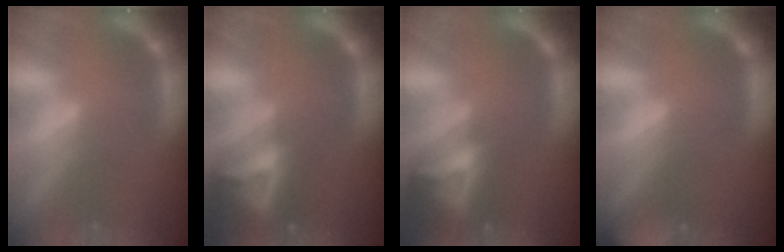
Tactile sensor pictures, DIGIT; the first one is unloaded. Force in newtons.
{"total": 9.4}
{"total": 8.9}
{"total": 6.5}